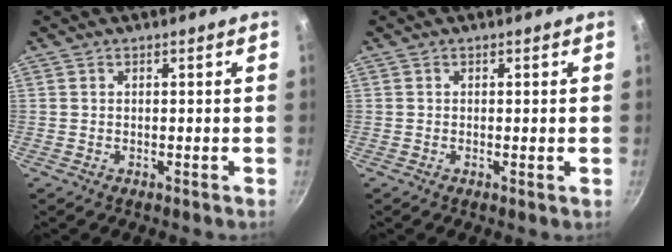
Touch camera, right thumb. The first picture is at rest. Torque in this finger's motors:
{"motor_torque": [-0.54, -0.29, -0.25, 0.19, 0.04]}